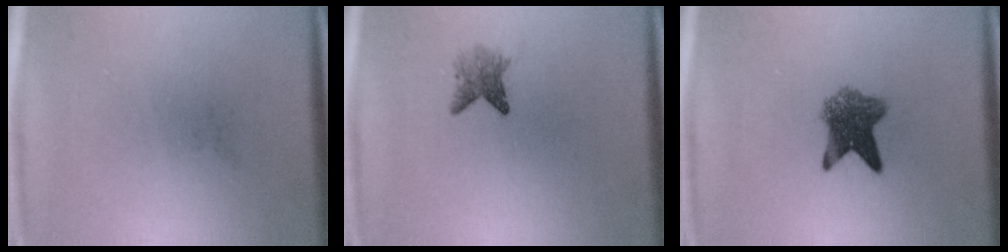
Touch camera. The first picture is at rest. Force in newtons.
{"total": 2.5}
{"total": 6.2}